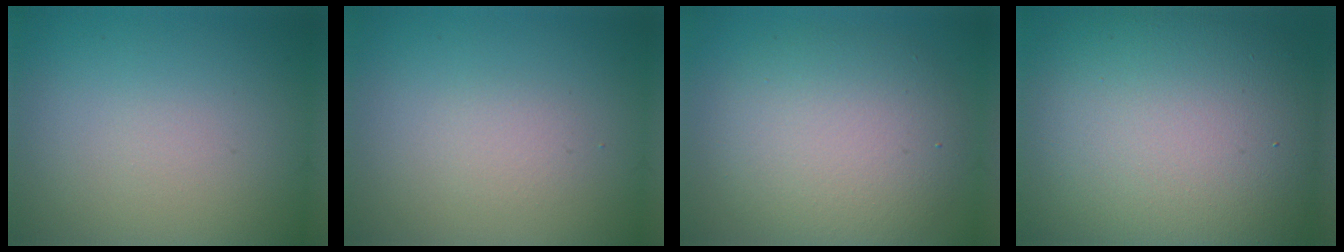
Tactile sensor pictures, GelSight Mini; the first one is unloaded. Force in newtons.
{"total": 1.1, "press": 1.1, "slide": 0.1}
{"total": 7.0, "press": 7.0, "slide": 0.4}
{"total": 18.0, "press": 18.0, "slide": 0.8}